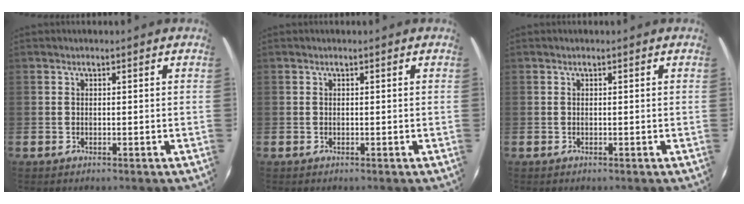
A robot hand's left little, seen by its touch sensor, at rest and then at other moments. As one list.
[{"total": 0.0}, {"total": 0.0}]